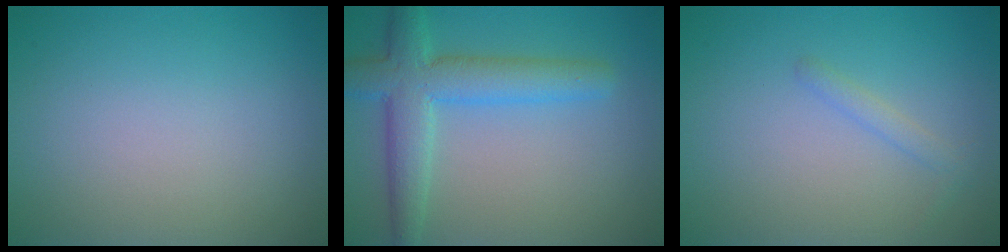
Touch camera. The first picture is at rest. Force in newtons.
{"total": 5.5, "press": 5.5, "slide": 0.3}
{"total": 1.1, "press": 1.1, "slide": 0.0}